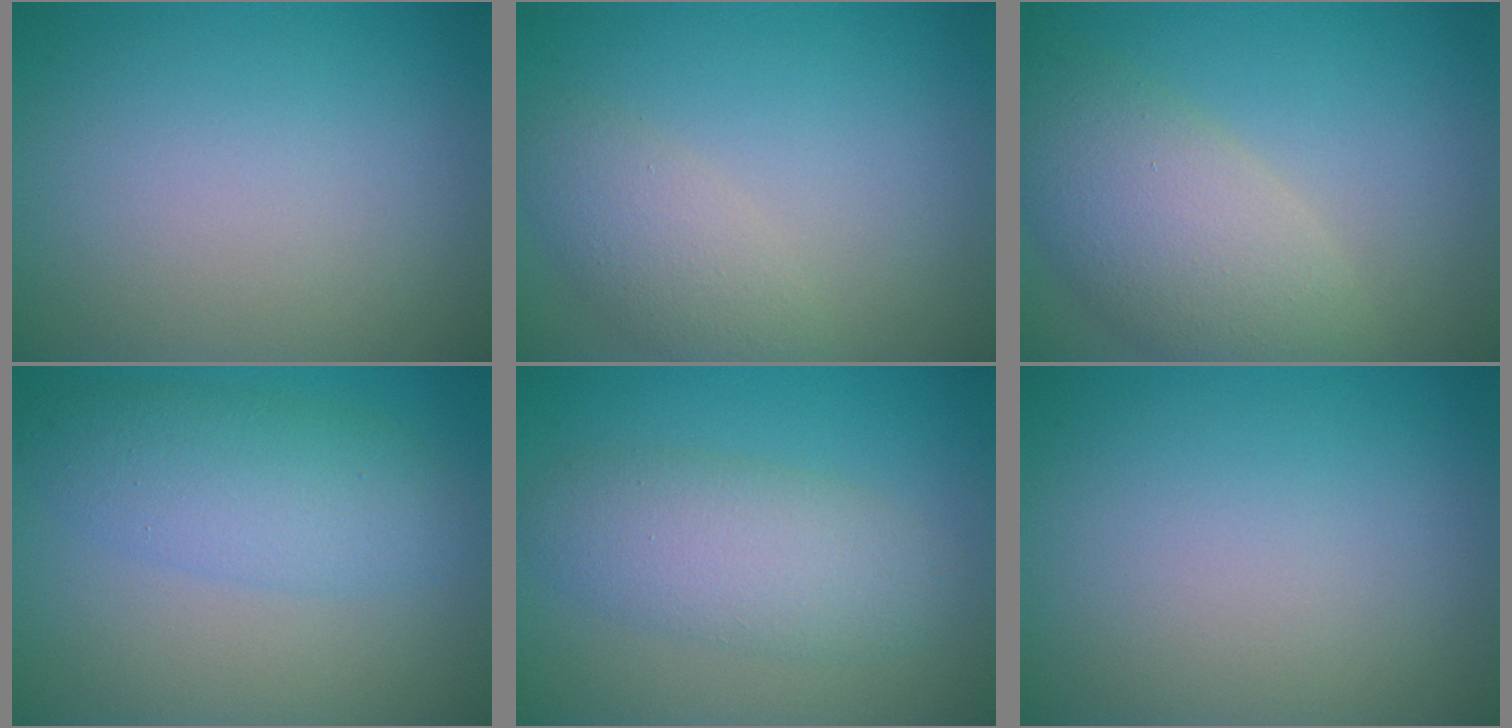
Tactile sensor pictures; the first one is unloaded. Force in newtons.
{"total": 2.9, "press": 2.9, "slide": 0.2}
{"total": 7.1, "press": 7.1, "slide": 0.8}
{"total": 4.7, "press": 4.7, "slide": 0.1}
{"total": 4.6, "press": 4.6, "slide": 0.1}
{"total": 0.0}